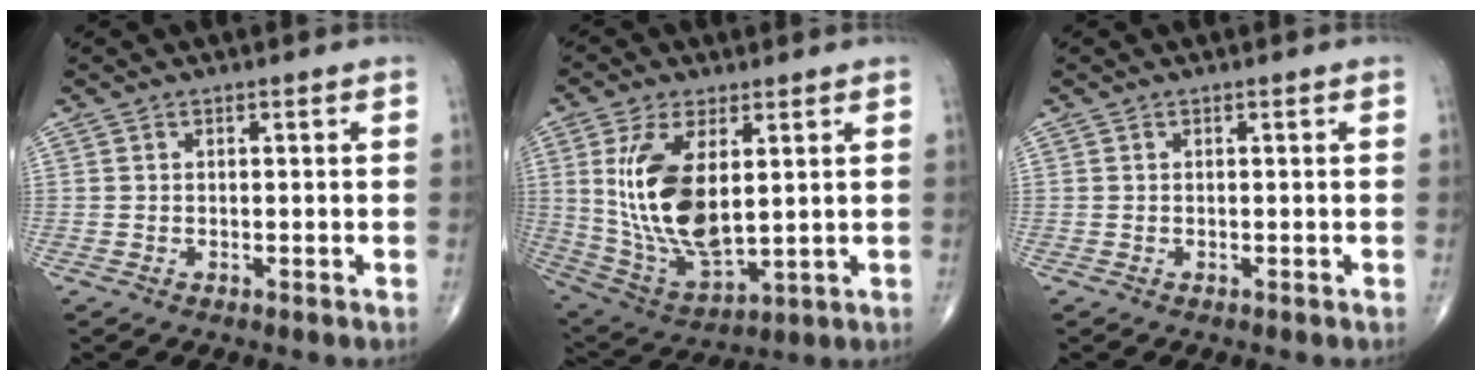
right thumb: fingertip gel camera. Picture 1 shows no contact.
{"total": 16.7, "force": [3.2, 8.0, 14.3], "torque": [-0.278, -0.022, 0.078]}
{"total": 0.0}